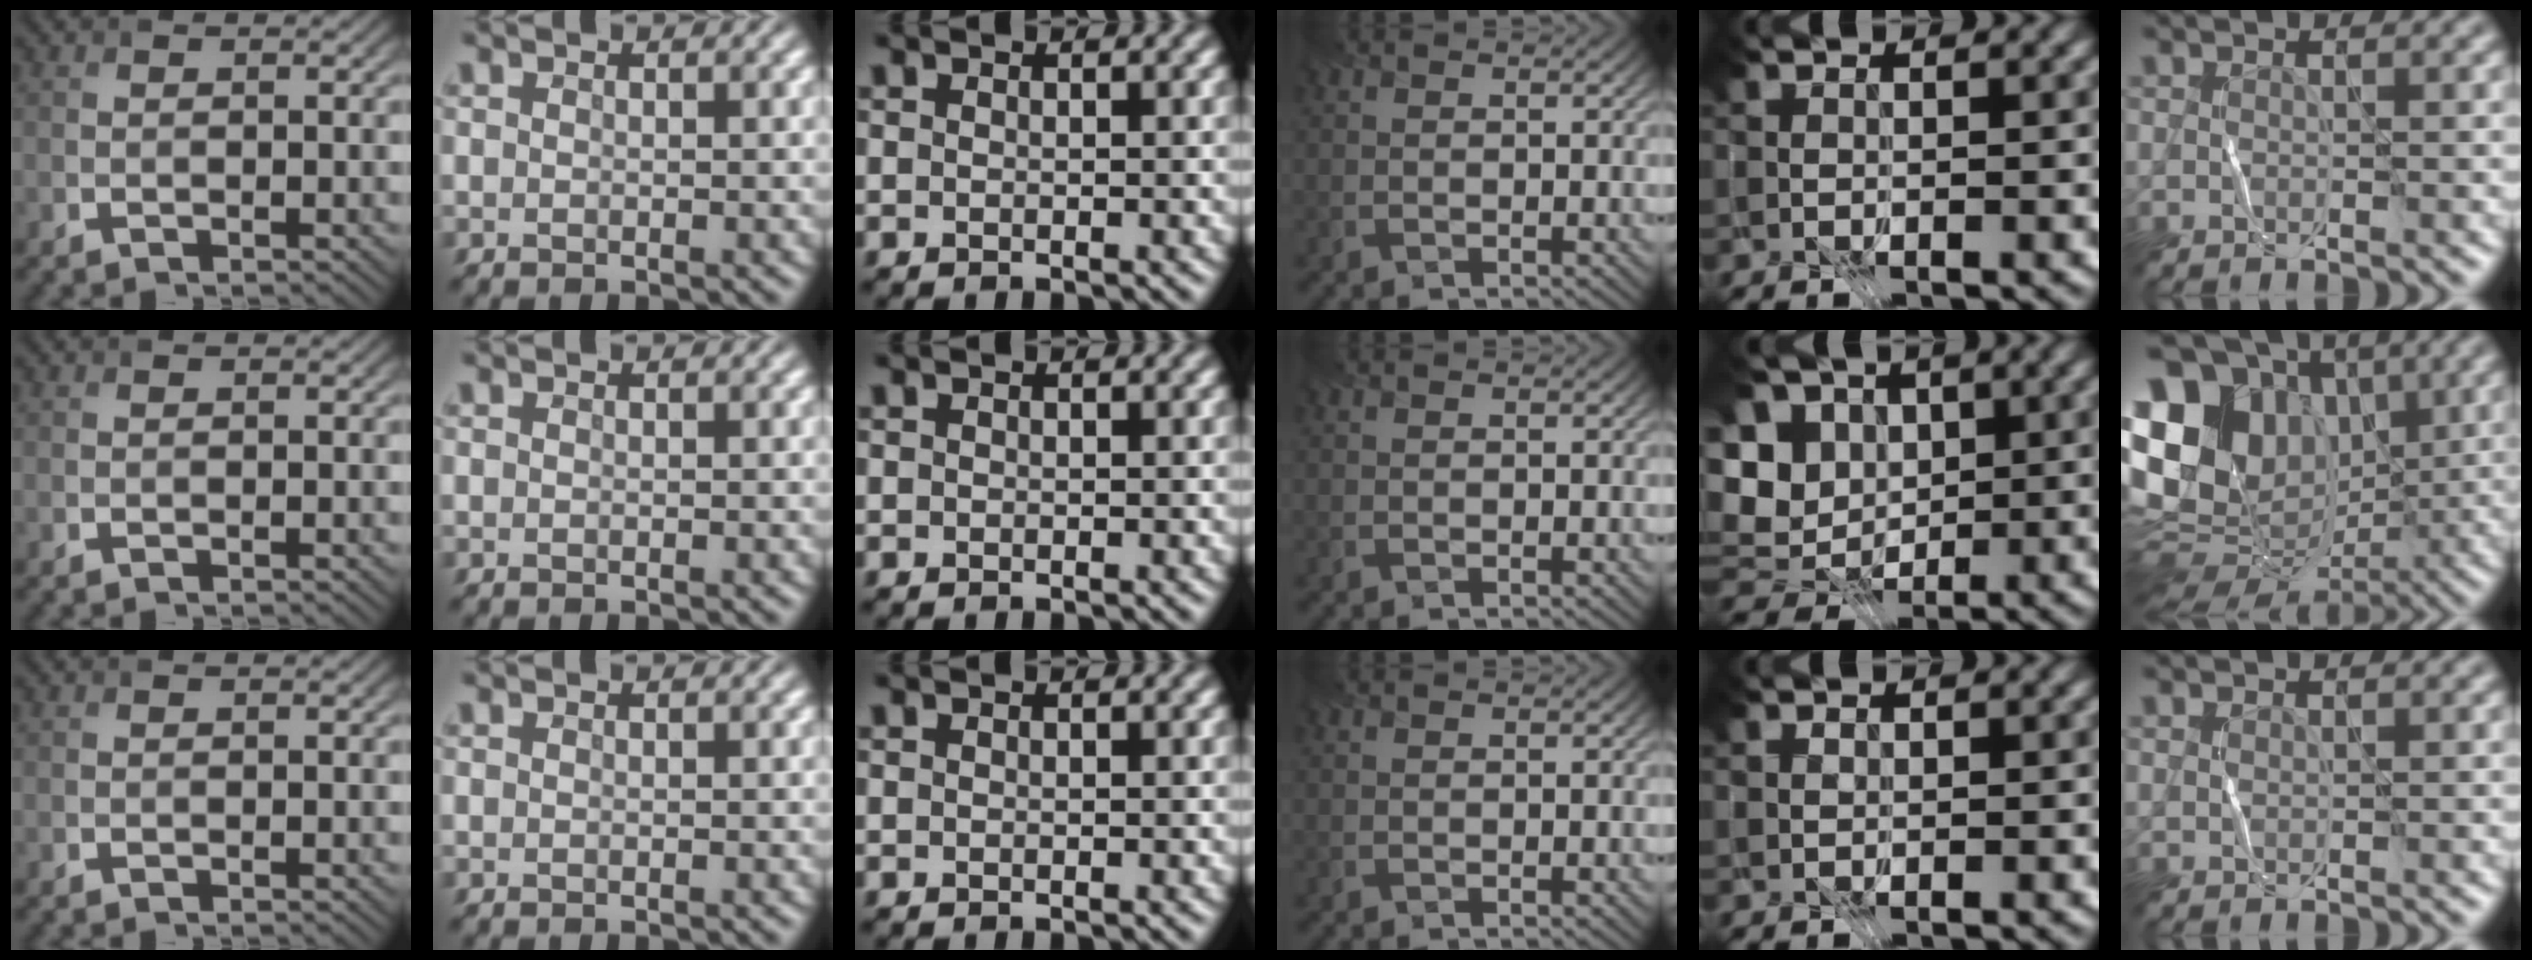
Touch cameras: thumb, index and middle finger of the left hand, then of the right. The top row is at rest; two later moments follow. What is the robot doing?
{"motion": "fold", "object": "file"}